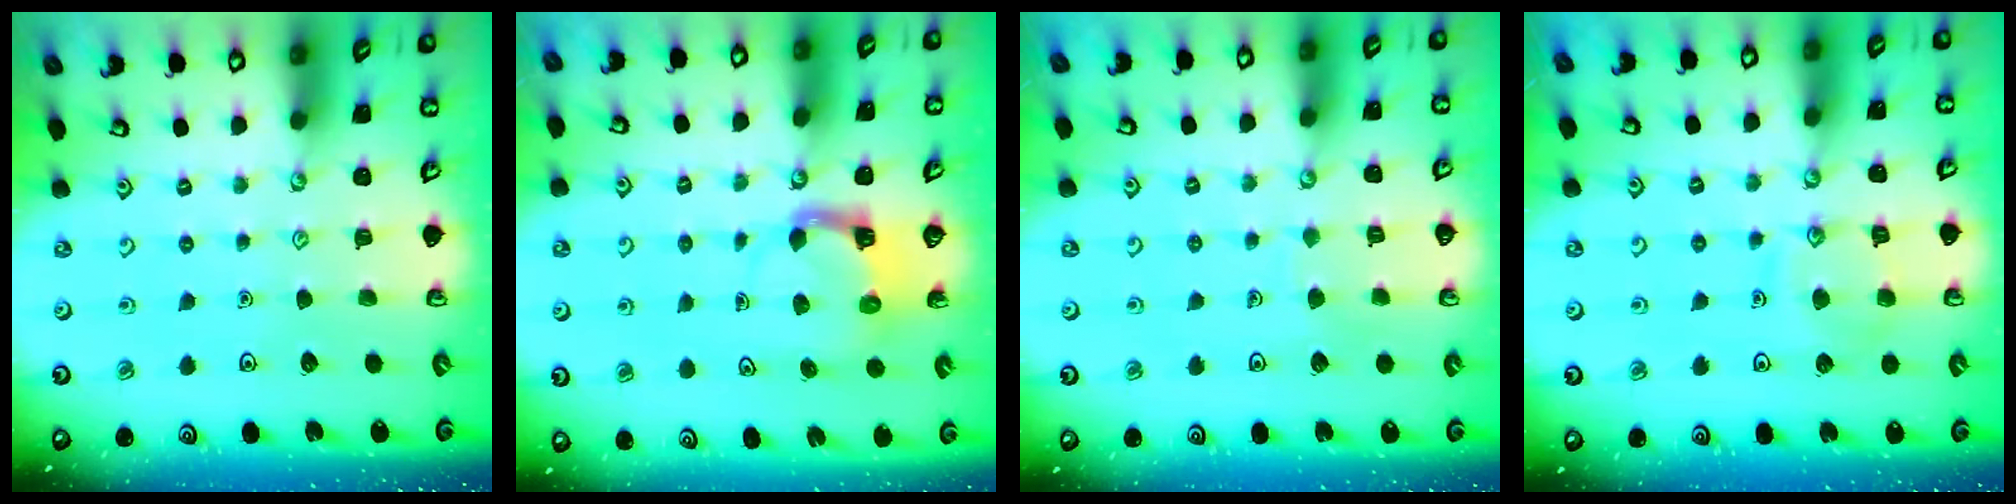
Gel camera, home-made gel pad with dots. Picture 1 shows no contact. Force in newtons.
{"total": 3.9, "press": 3.9, "slide": 0.2}
{"total": 3.9, "press": 3.9, "slide": 0.3}
{"total": 10.6, "press": 10.6, "slide": 0.9}